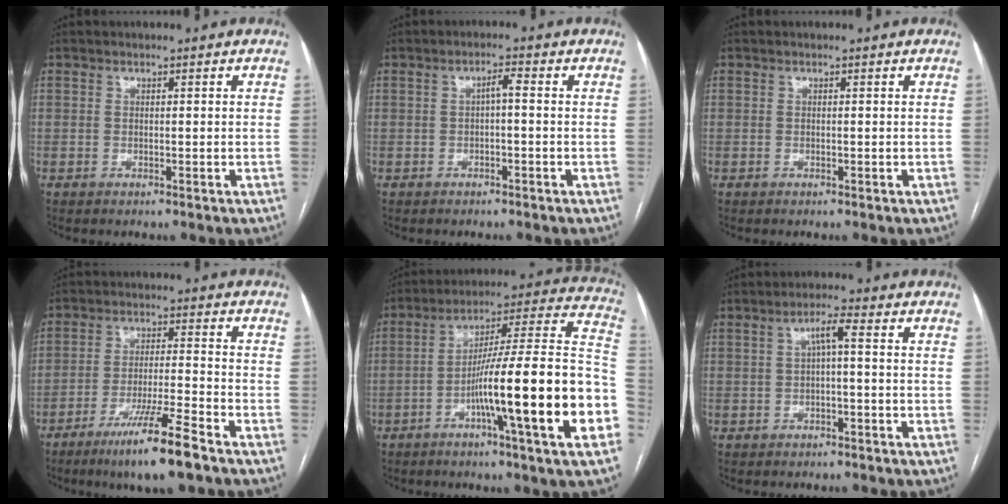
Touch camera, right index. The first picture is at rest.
{"total": 1.8, "force": [-0.2, 0.3, 1.8], "torque": [-0.028, 0.006, -0.002]}
{"total": 0.0}
{"total": 10.4, "force": [-7.1, -0.1, 7.7], "torque": [-0.138, -0.024, -0.124]}
{"total": 24.4, "force": [-6.9, 0.2, 23.4], "torque": [-0.271, 0.008, -0.113]}
{"total": 2.9, "force": [0.2, 0.2, 2.9], "torque": [-0.052, 0.015, 0.005]}